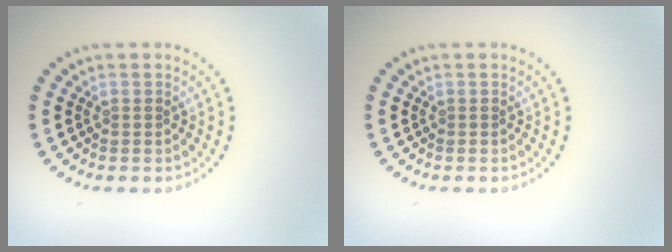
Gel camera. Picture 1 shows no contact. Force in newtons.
{"total": 0.0}